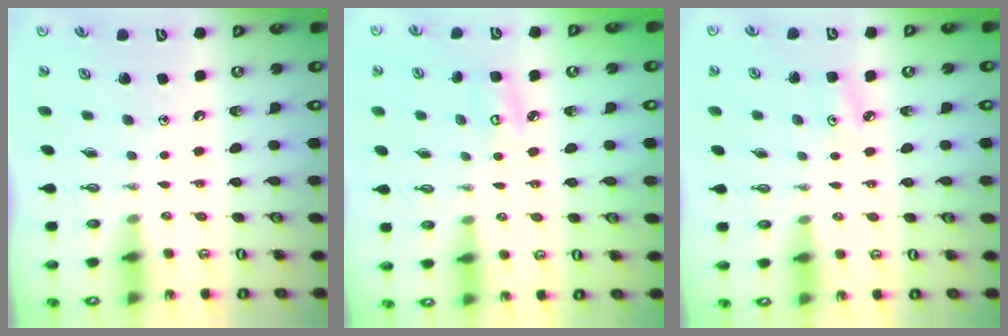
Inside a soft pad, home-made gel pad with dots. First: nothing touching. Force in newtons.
{"total": 5.6, "press": 5.6, "slide": 0.5}
{"total": 3.5, "press": 3.5, "slide": 0.3}